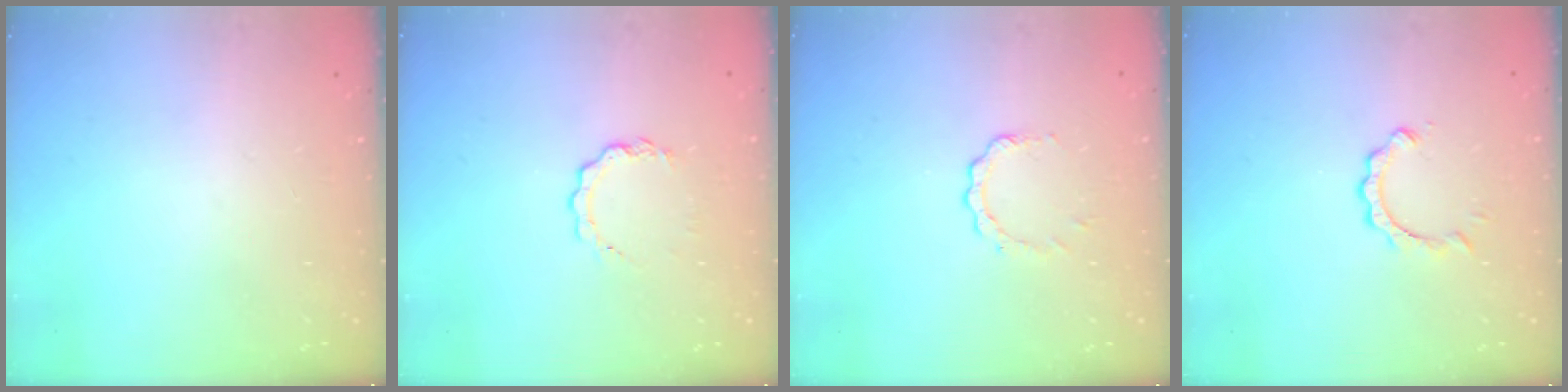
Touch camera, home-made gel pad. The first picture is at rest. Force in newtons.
{"total": 5.8, "press": 5.8, "slide": 0.5}
{"total": 3.4, "press": 3.4, "slide": 0.5}
{"total": 2.0, "press": 2.0, "slide": 0.2}